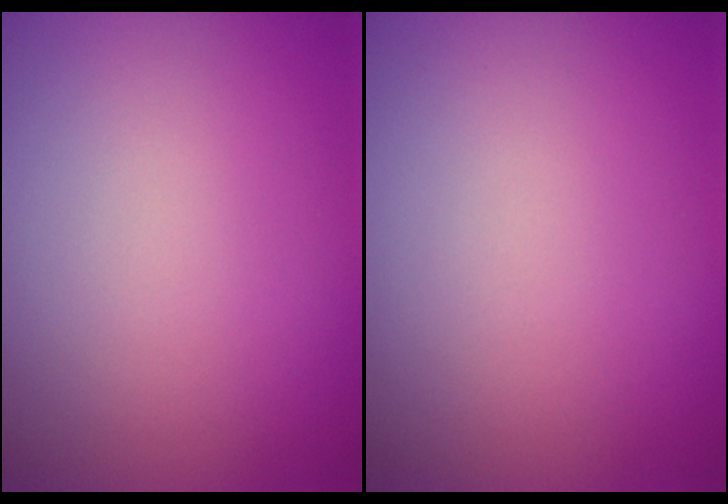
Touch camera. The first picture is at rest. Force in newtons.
{"total": 0.0}